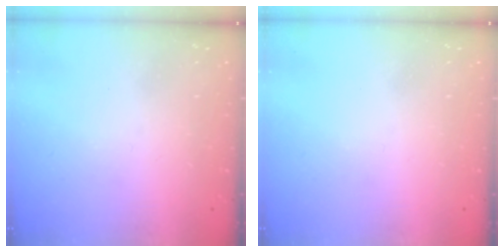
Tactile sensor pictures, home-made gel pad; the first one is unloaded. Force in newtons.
{"total": 0.0}